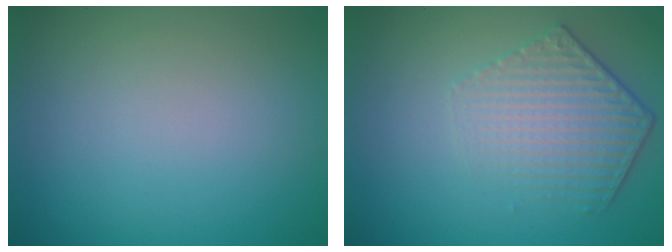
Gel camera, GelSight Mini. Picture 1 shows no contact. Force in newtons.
{"total": 4.3, "press": 3.2, "slide": 2.9}